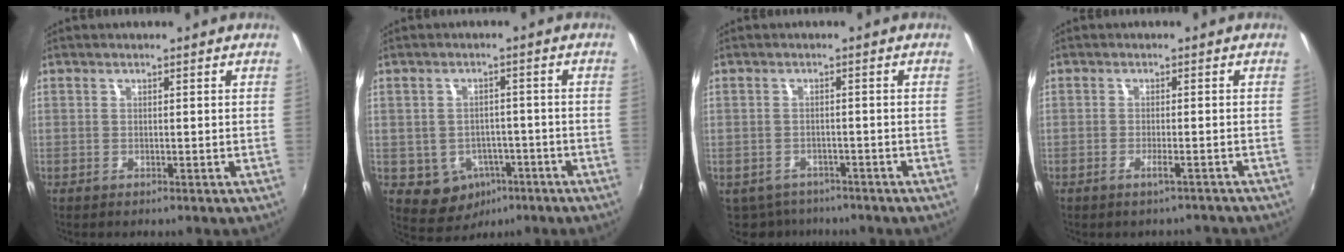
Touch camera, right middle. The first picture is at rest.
{"total": 7.5, "force": [-3.4, 6.2, 2.4], "torque": [-0.060, 0.009, -0.026]}
{"total": 6.6, "force": [-5.3, 3.6, 1.5], "torque": [-0.046, -0.016, -0.077]}
{"total": 3.8, "force": [-3.6, 0.5, 1.2], "torque": [-0.025, -0.004, -0.047]}